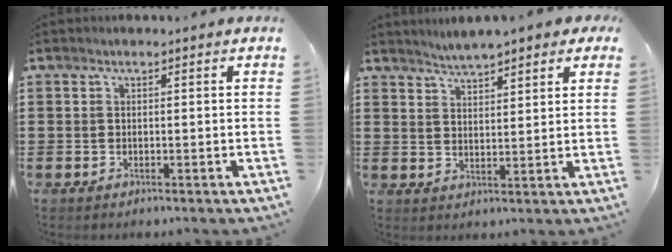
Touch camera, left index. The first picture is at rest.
{"total": 3.4, "force": [3.3, 0.4, 0.7], "torque": [-0.027, -0.006, 0.056]}